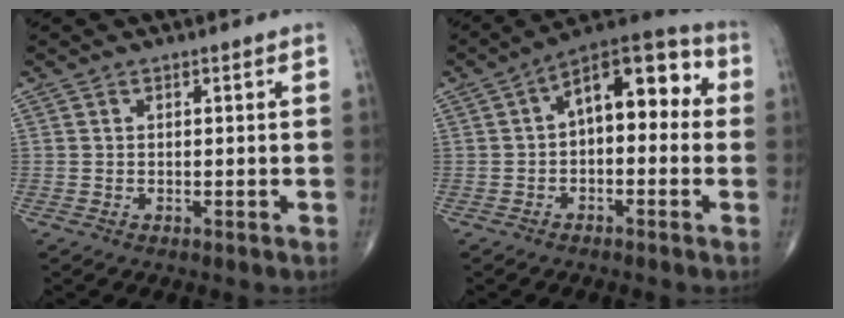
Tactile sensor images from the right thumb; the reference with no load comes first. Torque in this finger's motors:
{"motor_torque": [2.43, 2.57, 1.30, 0.07, 0.11]}